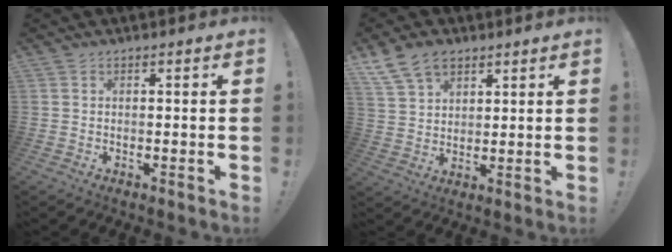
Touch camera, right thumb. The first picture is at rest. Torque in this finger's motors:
{"motor_torque": [-0.58, 0.64, 0.47, 0.32, 0.07]}